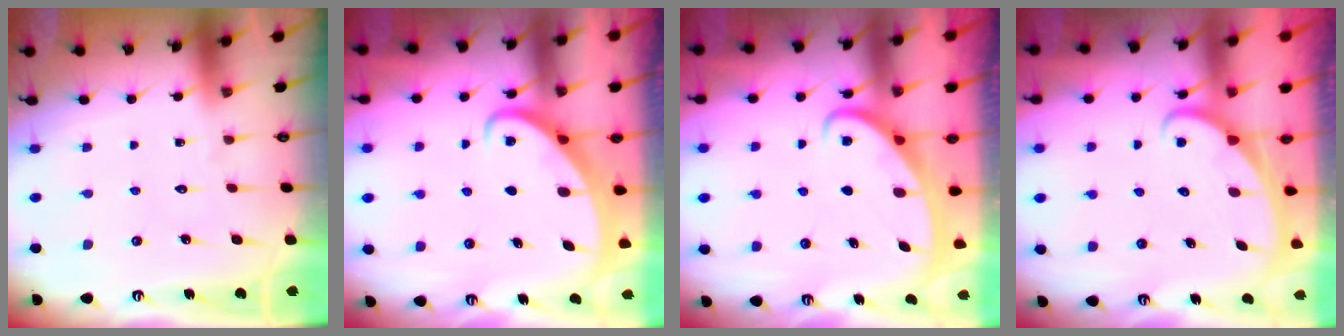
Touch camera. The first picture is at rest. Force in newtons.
{"total": 2.2, "press": 2.2, "slide": 0.4}
{"total": 2.5, "press": 2.5, "slide": 0.4}
{"total": 2.1, "press": 2.1, "slide": 0.2}